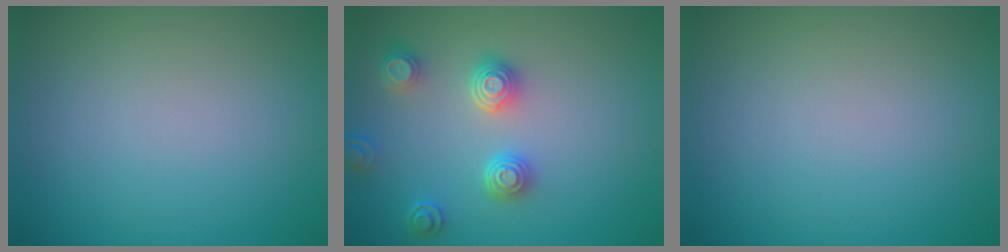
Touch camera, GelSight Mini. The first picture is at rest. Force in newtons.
{"total": 3.8, "press": 3.4, "slide": 1.6}
{"total": 0.0}